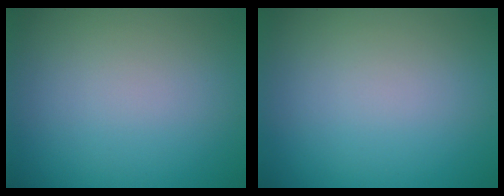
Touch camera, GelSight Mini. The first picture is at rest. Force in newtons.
{"total": 0.0}